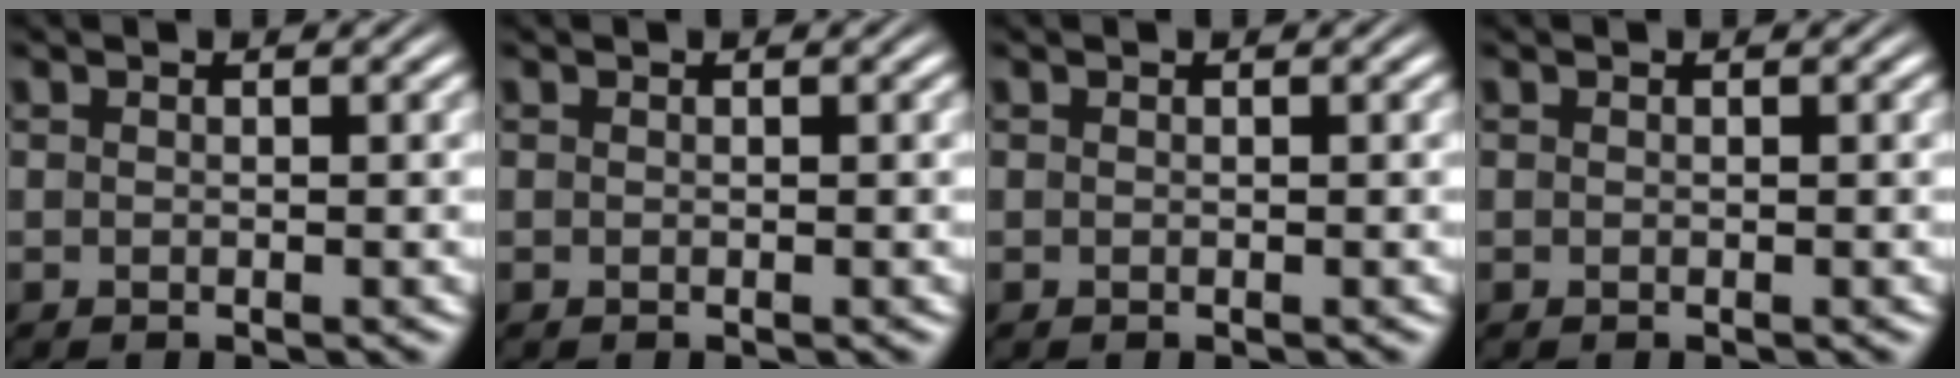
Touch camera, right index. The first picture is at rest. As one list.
[{"total": 0.0}, {"total": 0.0}, {"total": 0.0}]